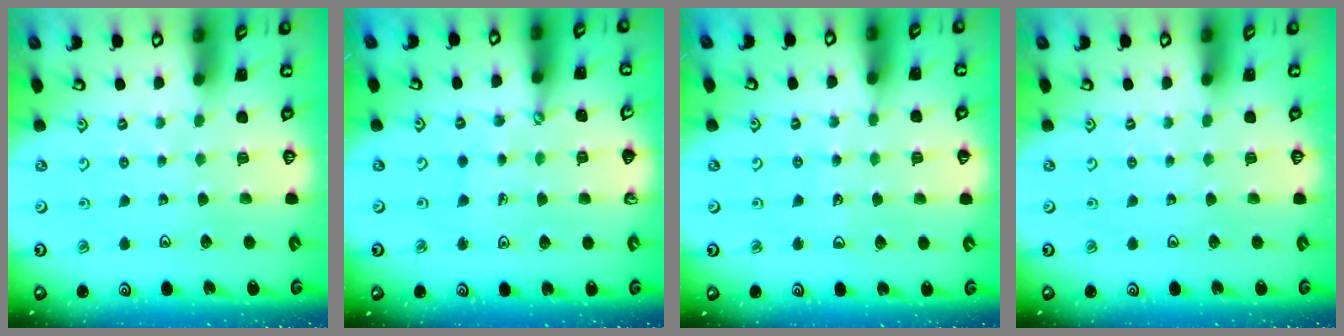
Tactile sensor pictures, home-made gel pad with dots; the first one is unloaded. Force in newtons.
{"total": 1.0, "press": 1.0, "slide": 0.2}
{"total": 5.0, "press": 4.7, "slide": 1.6}
{"total": 0.0}